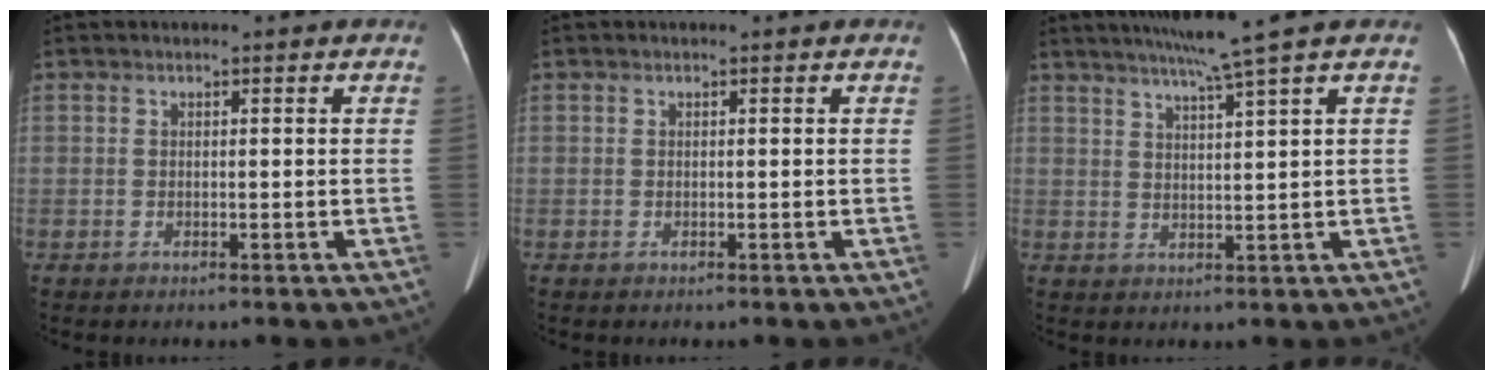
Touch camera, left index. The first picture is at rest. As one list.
[{"total": 0.0}, {"total": 6.5, "force": [4.8, -2.0, 3.9], "torque": [-0.059, 0.003, 0.081]}]